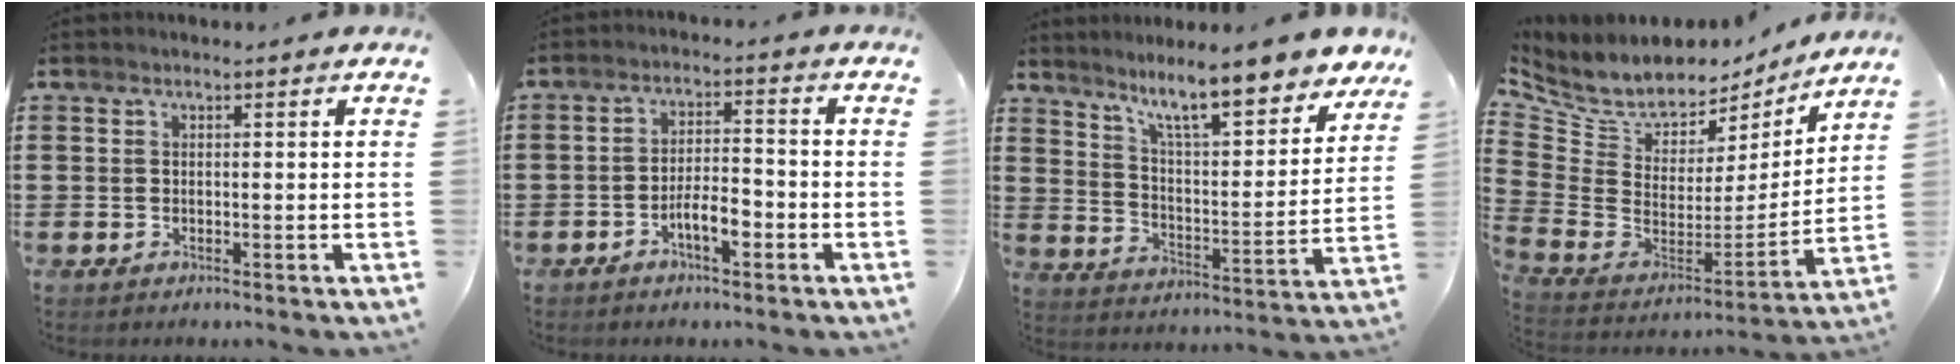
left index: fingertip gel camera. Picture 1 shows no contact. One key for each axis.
{"total": 4.8, "fx": -2.5, "fy": 1.5, "fz": 3.8, "tx": -0.071, "ty": 0.007, "tz": -0.048}
{"total": 10.3, "fx": 8.7, "fy": 0.8, "fz": 5.6, "tx": -0.112, "ty": -0.056, "tz": 0.143}
{"total": 7.2, "fx": 6.1, "fy": 3.5, "fz": 1.4, "tx": -0.072, "ty": -0.050, "tz": 0.111}